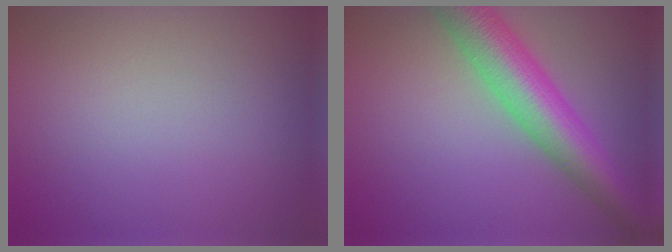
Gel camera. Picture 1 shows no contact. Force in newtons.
{"total": 8.1, "press": 8.1, "slide": 0.2}